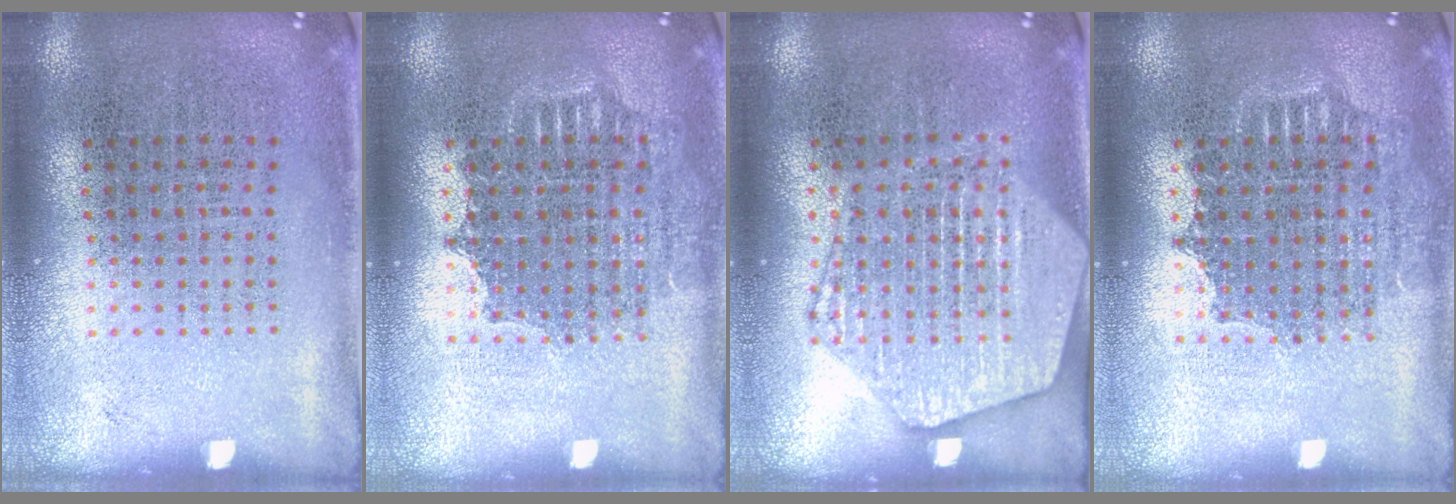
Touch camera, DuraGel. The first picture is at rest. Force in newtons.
{"total": 1.4, "press": 1.2, "slide": 0.7}
{"total": 2.2, "press": 2.2, "slide": 0.2}
{"total": 1.4, "press": 1.2, "slide": 0.7}